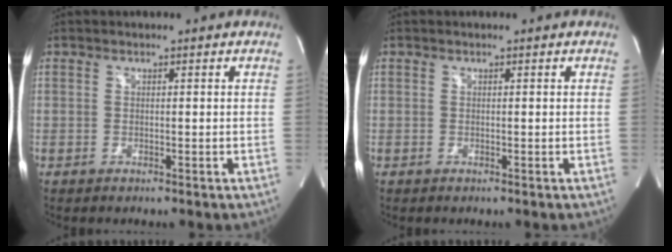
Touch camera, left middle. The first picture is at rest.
{"total": 0.0}